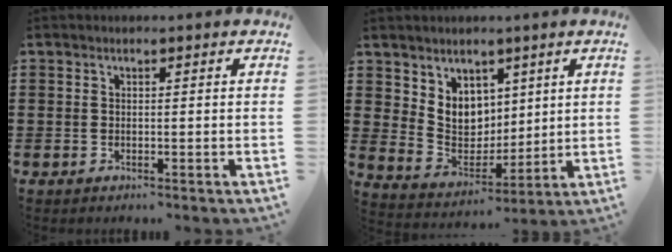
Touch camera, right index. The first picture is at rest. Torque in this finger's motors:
{"motor_torque": [0.33, 0.23, 0.22, 0.09]}